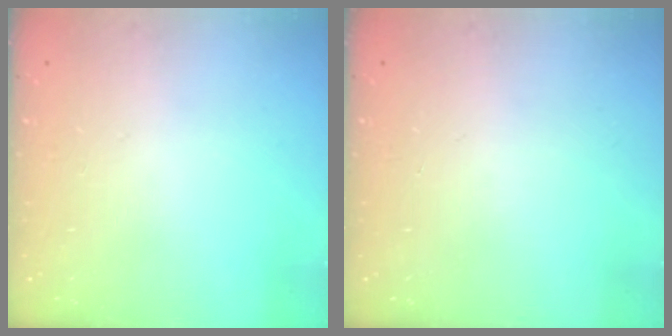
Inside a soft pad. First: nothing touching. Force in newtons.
{"total": 0.0}